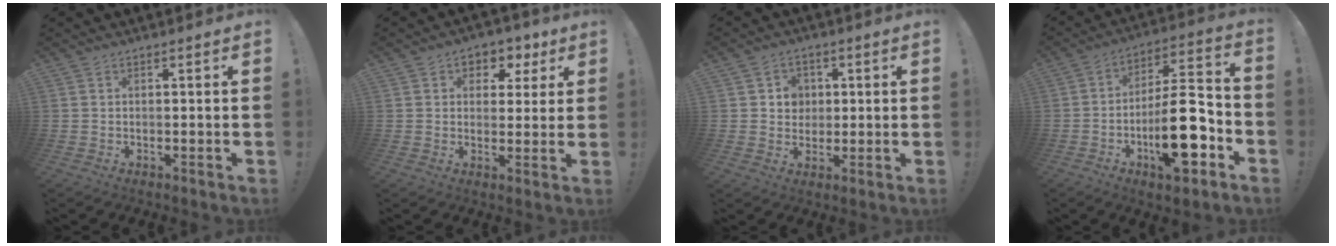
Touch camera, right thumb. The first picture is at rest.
{"total": 5.2, "force": [1.7, 4.7, 1.5], "torque": [-0.001, -0.013, 0.028]}
{"total": 5.7, "force": [1.4, 5.4, 1.3], "torque": [-0.018, -0.008, 0.025]}
{"total": 19.7, "force": [-6.9, 7.2, 17.0], "torque": [-0.281, 0.042, -0.106]}